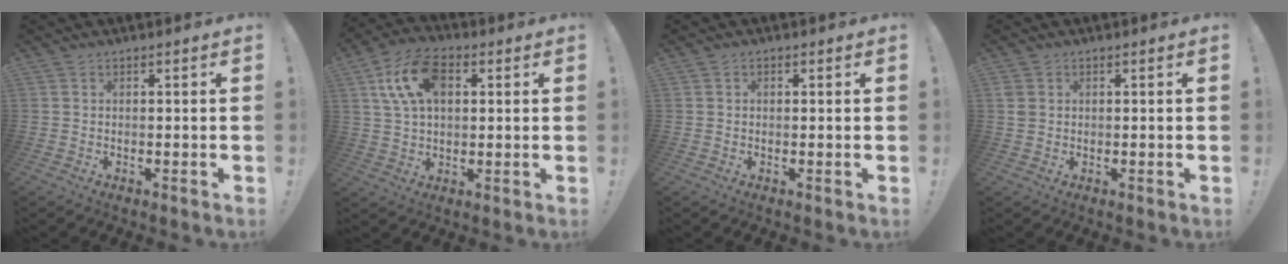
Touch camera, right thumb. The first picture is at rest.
{"total": 14.9, "force": [4.5, 9.2, 10.7], "torque": [-0.197, 0.000, 0.085]}
{"total": 0.8, "force": [0.0, 0.7, 0.3], "torque": [0.002, 0.000, -0.001]}
{"total": 2.3, "force": [0.8, 1.8, 1.2], "torque": [-0.017, 0.002, 0.016]}